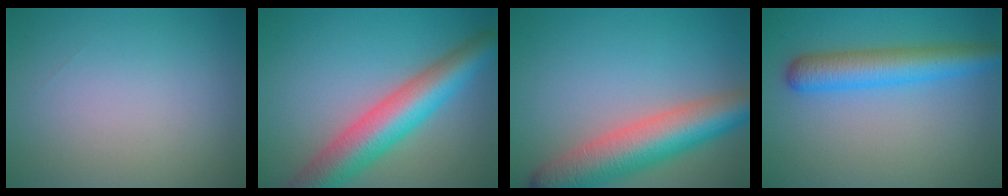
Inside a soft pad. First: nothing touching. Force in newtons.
{"total": 8.1, "press": 8.1, "slide": 0.4}
{"total": 8.5, "press": 8.5, "slide": 0.4}
{"total": 5.3, "press": 5.3, "slide": 0.2}